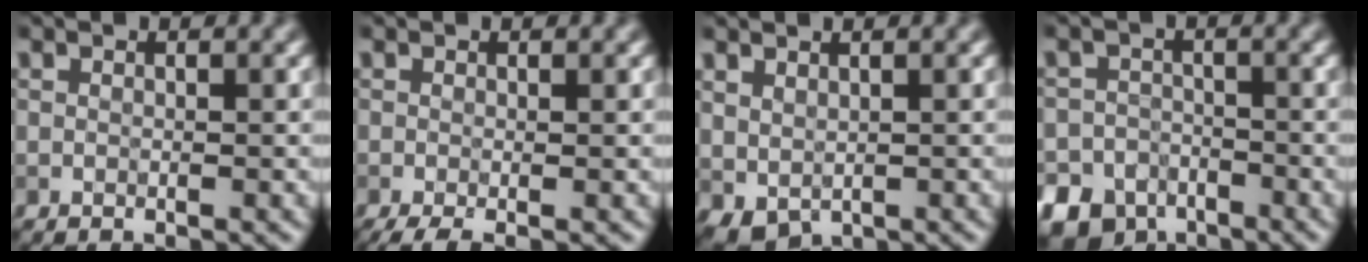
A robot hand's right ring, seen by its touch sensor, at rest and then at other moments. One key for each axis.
{"total": 2.4, "fx": -1.0, "fy": 0.6, "fz": 2.1, "tx": -0.038, "ty": -0.011, "tz": -0.020}
{"total": 1.6, "fx": 0.8, "fy": 1.1, "fz": 0.9, "tx": -0.021, "ty": -0.005, "tz": 0.024}
{"total": 9.2, "fx": -6.4, "fy": 6.4, "fz": 1.8, "tx": -0.029, "ty": -0.036, "tz": -0.109}